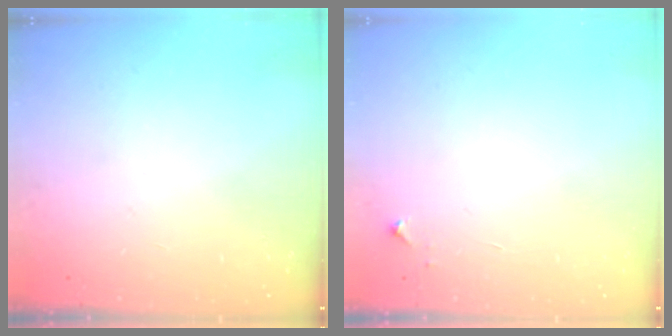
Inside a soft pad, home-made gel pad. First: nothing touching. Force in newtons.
{"total": 3.3, "press": 3.2, "slide": 0.4}